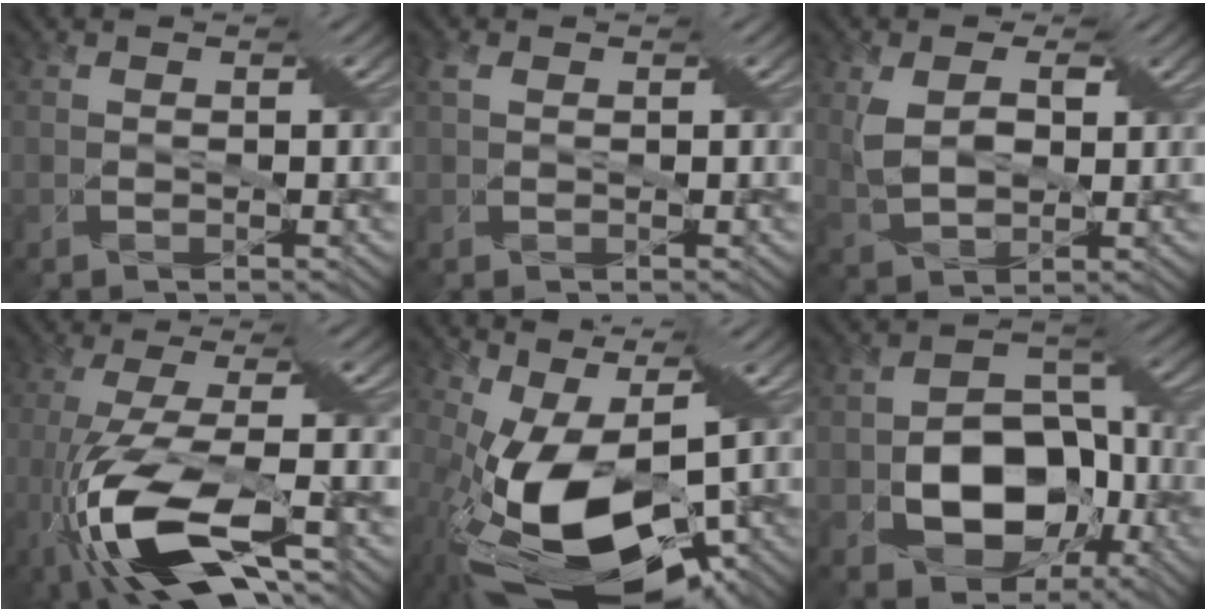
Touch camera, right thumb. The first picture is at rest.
{"total": 2.3, "force": [0.8, 1.3, 1.7], "torque": [-0.047, 0.000, 0.013]}
{"total": 5.3, "force": [1.7, 3.2, 3.9], "torque": [-0.098, -0.005, 0.035]}
{"total": 13.1, "force": [-6.3, 3.2, 11.0], "torque": [-0.256, -0.014, -0.124]}
{"total": 15.7, "force": [-3.3, 7.1, 13.6], "torque": [-0.280, -0.016, -0.056]}
{"total": 11.7, "force": [-3.3, 7.9, 8.0], "torque": [-0.136, -0.018, -0.063]}